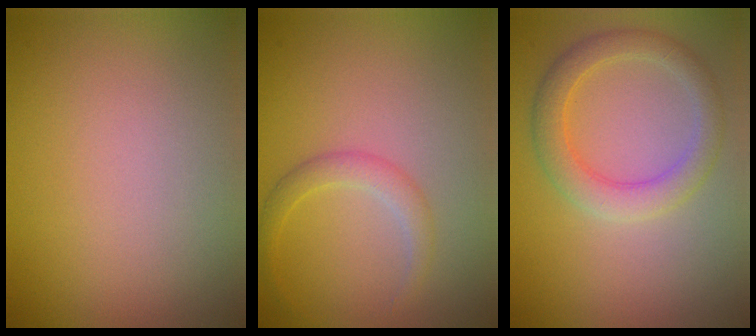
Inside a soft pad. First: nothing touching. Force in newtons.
{"total": 1.8, "press": 1.8, "slide": 0.1}
{"total": 3.4, "press": 3.4, "slide": 0.2}